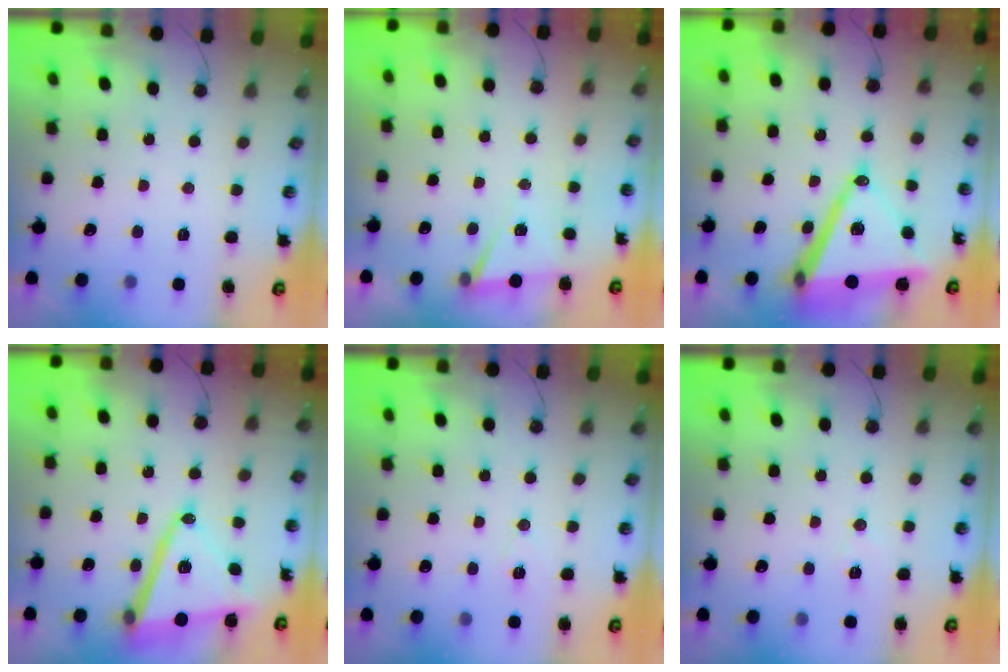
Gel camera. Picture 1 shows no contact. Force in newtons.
{"total": 5.6, "press": 3.4, "slide": 4.5}
{"total": 16.3, "press": 15.8, "slide": 4.0}
{"total": 14.6, "press": 14.4, "slide": 2.3}
{"total": 6.5, "press": 4.7, "slide": 4.6}
{"total": 6.6, "press": 4.8, "slide": 4.6}